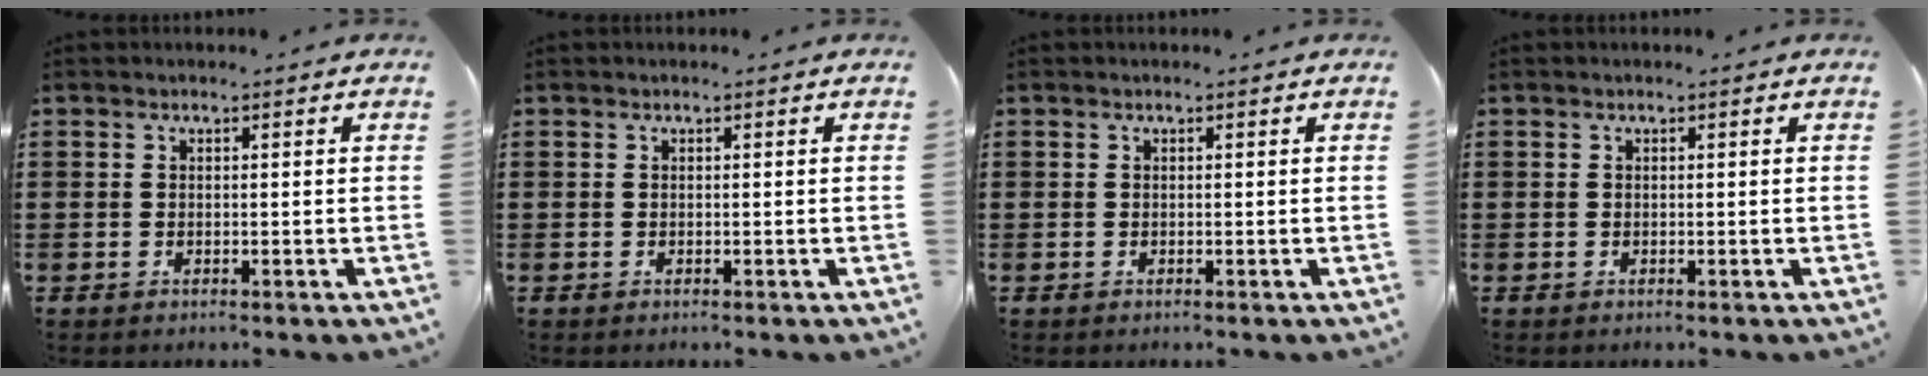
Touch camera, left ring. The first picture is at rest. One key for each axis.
{"total": 0.0}
{"total": 0.0}
{"total": 0.0}